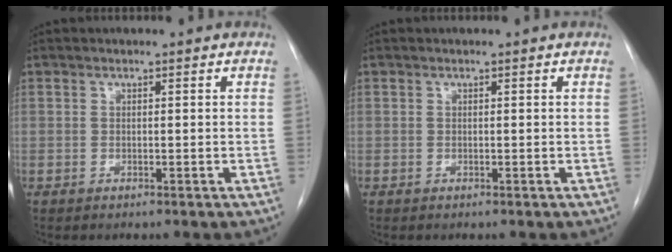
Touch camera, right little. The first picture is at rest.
{"total": 0.0}